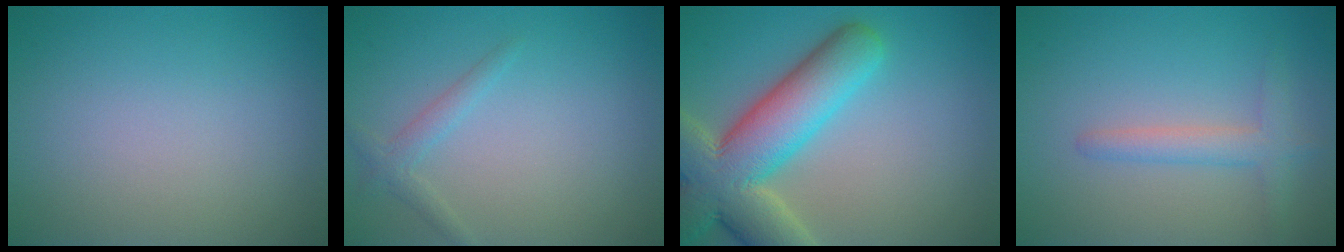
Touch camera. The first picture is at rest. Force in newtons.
{"total": 1.5, "press": 1.5, "slide": 0.1}
{"total": 10.7, "press": 10.7, "slide": 1.0}
{"total": 2.3, "press": 2.3, "slide": 0.2}